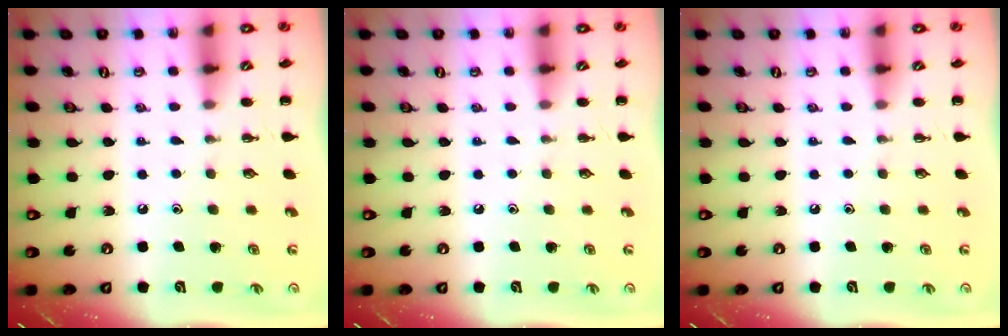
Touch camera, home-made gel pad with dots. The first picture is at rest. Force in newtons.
{"total": 0.0}
{"total": 0.0}